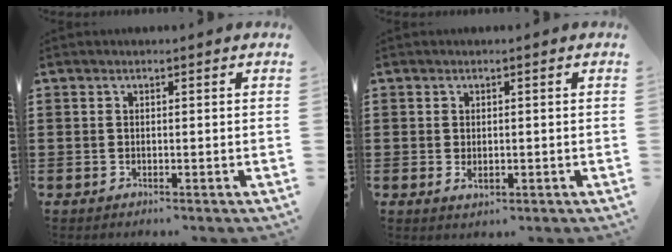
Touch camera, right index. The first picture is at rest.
{"total": 1.4, "force": [-0.1, 0.8, 1.2], "torque": [-0.023, 0.003, -0.002]}